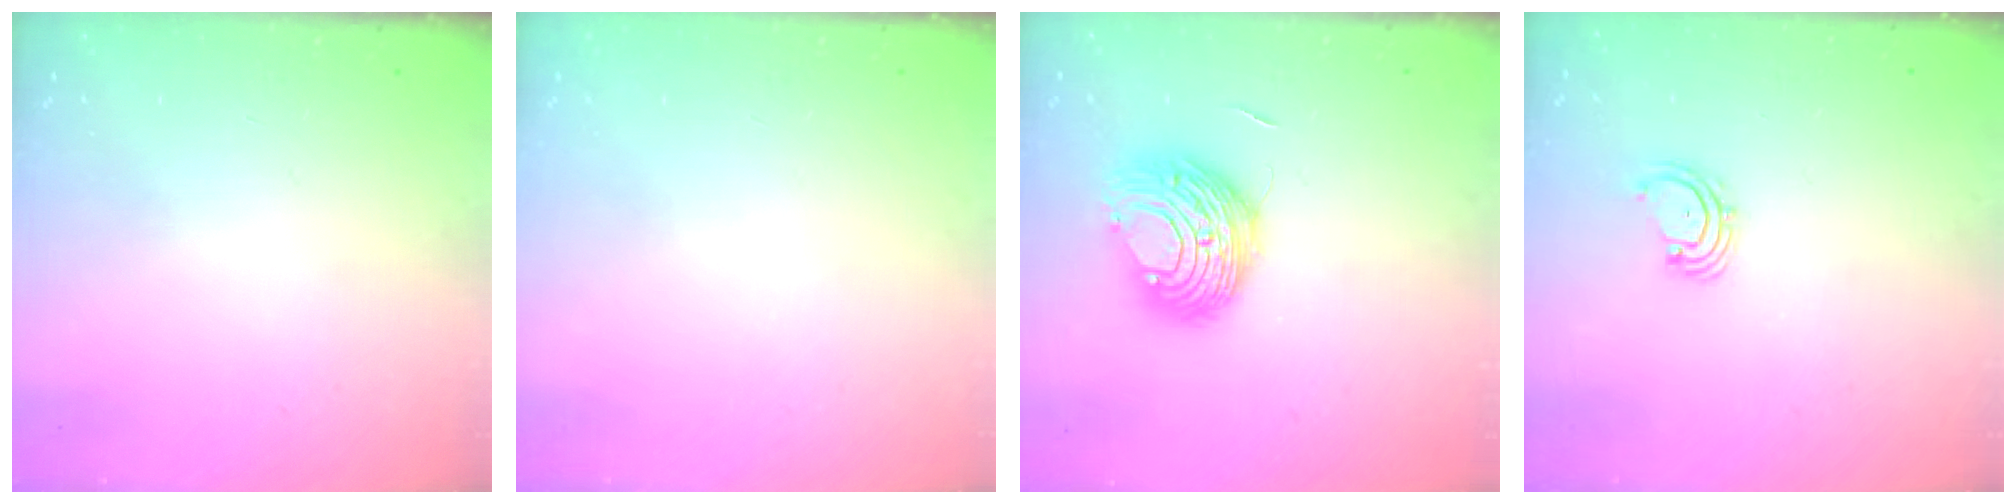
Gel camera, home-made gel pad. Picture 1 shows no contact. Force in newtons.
{"total": 0.0}
{"total": 10.4, "press": 10.4, "slide": 0.2}
{"total": 2.0, "press": 2.0, "slide": 0.4}